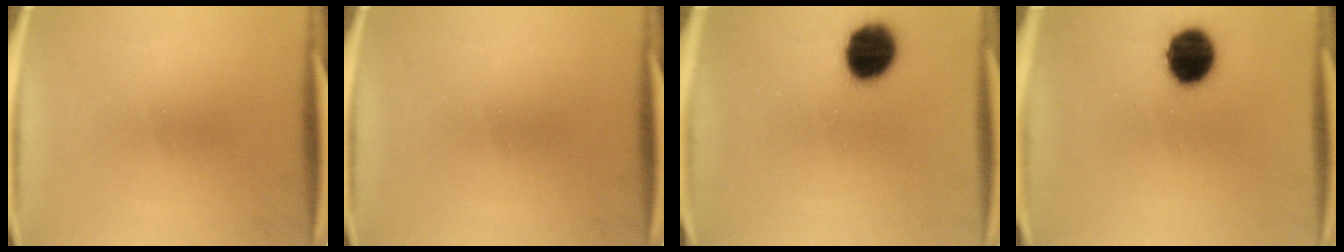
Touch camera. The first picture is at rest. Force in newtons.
{"total": 0.0}
{"total": 12.0}
{"total": 12.3}